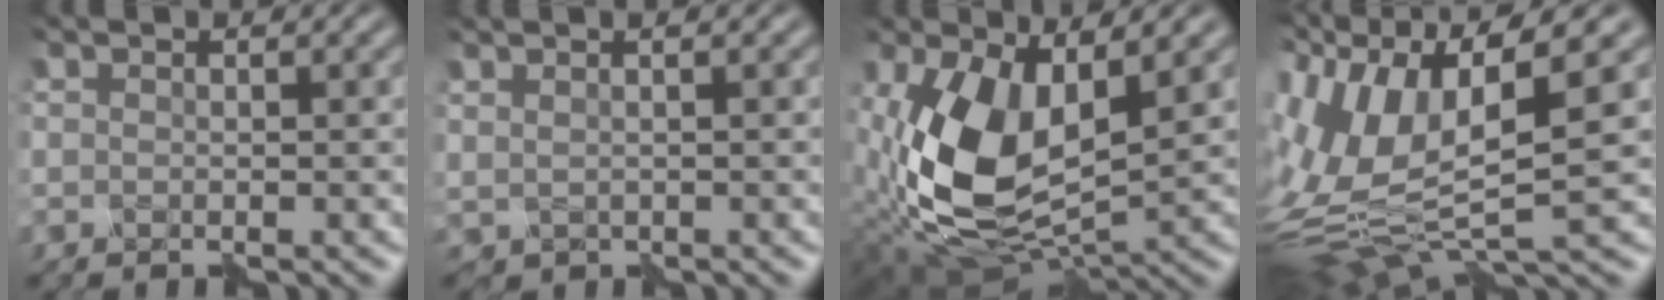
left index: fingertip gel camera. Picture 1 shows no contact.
{"total": 1.6, "force": [1.1, 0.5, 1.1], "torque": [-0.018, -0.003, 0.019]}
{"total": 10.7, "force": [0.8, 6.1, 8.7], "torque": [-0.204, -0.032, 0.025]}
{"total": 12.4, "force": [0.4, 5.4, 11.2], "torque": [-0.252, 0.000, 0.010]}